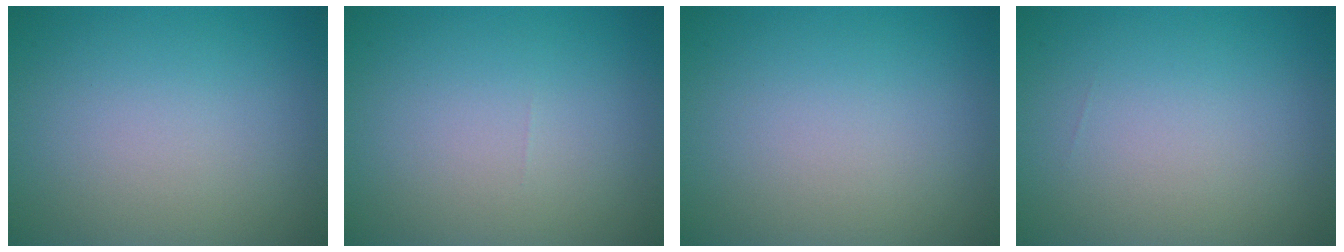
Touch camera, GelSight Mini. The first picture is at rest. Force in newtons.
{"total": 0.0}
{"total": 0.0}
{"total": 0.0}